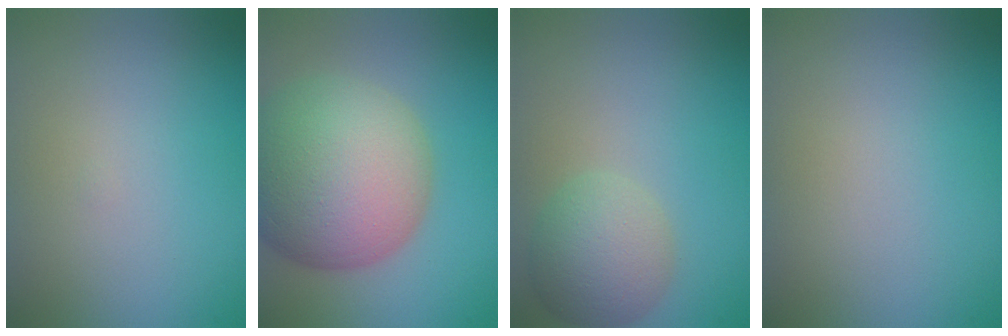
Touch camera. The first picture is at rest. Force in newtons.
{"total": 13.1, "press": 13.0, "slide": 0.8}
{"total": 4.2, "press": 4.2, "slide": 0.2}
{"total": 0.0}